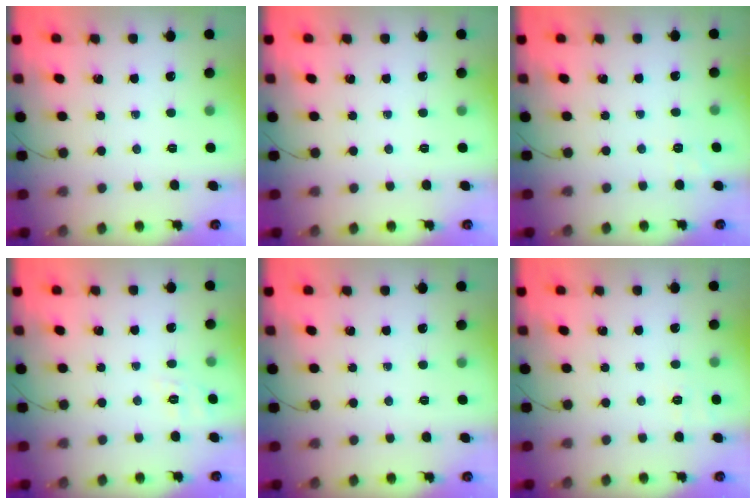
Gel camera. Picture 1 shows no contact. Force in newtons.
{"total": 0.0}
{"total": 1.9, "press": 1.1, "slide": 1.6}
{"total": 5.8, "press": 5.5, "slide": 2.0}
{"total": 0.0}
{"total": 7.1, "press": 6.8, "slide": 2.0}